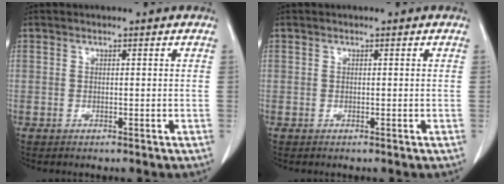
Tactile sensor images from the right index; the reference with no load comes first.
{"total": 0.0}